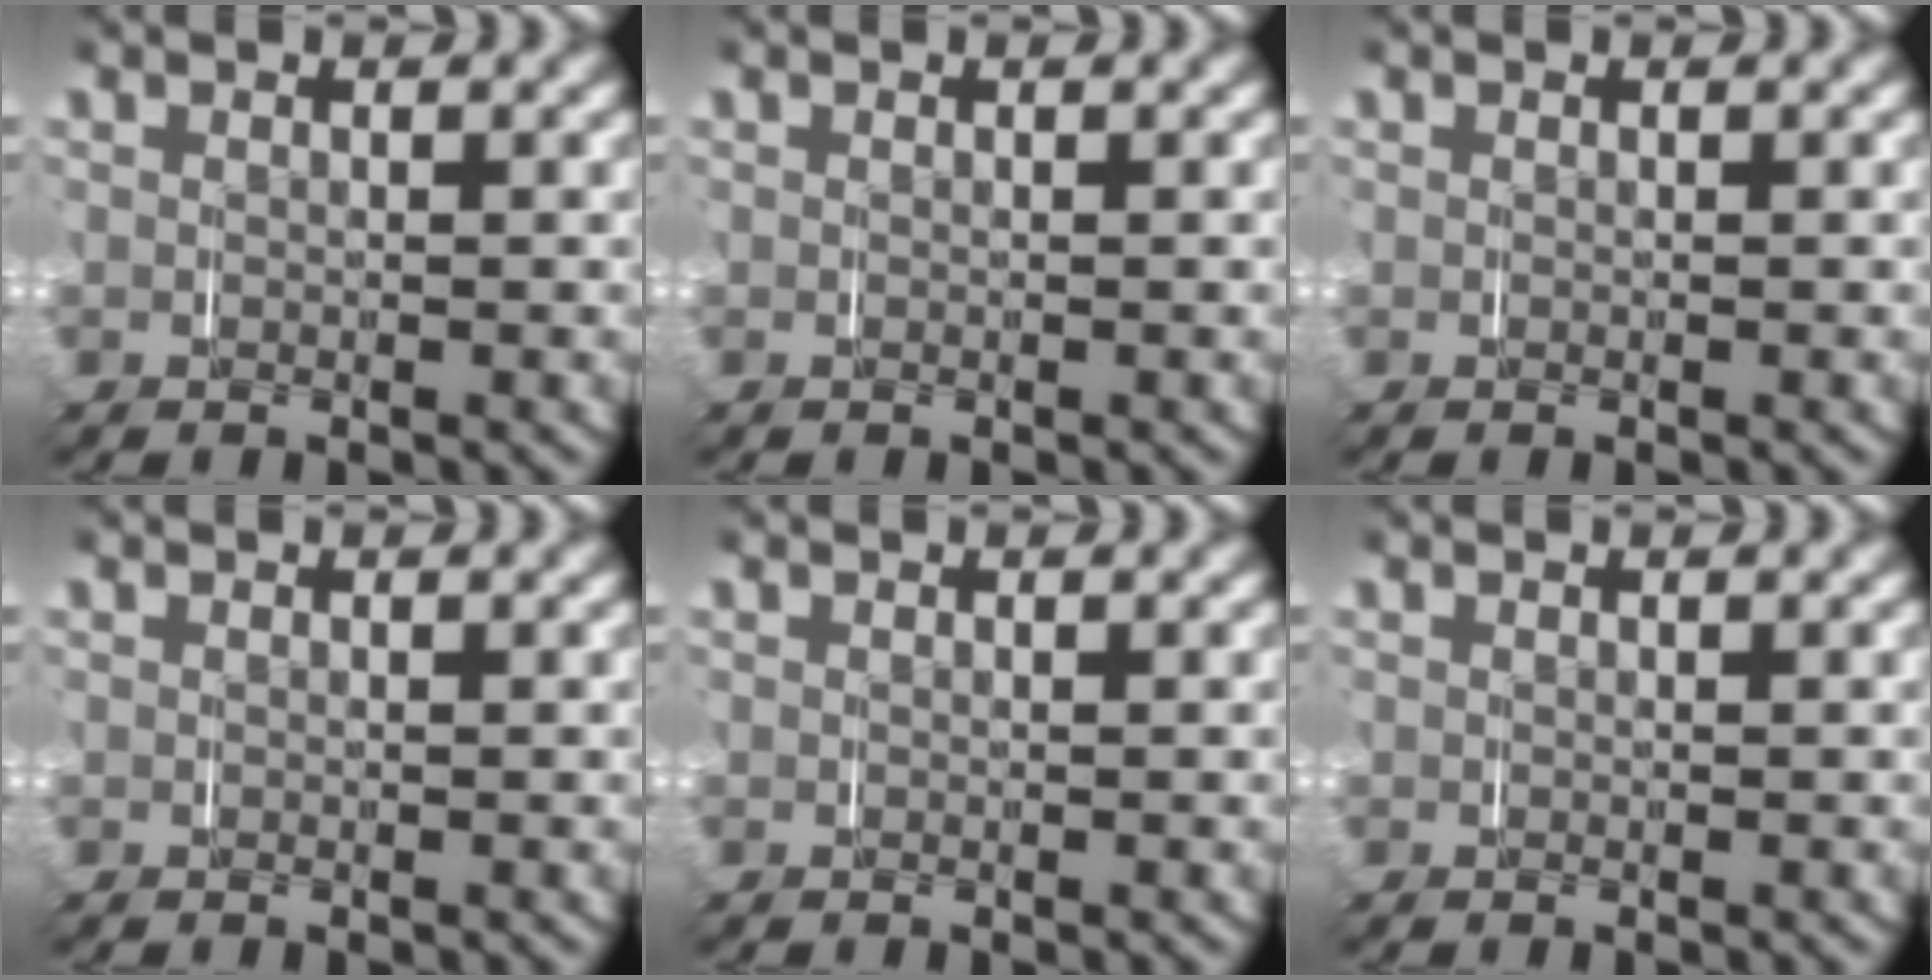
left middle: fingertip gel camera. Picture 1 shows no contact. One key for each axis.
{"total": 0.0}
{"total": 0.0}
{"total": 0.0}
{"total": 0.0}
{"total": 0.0}